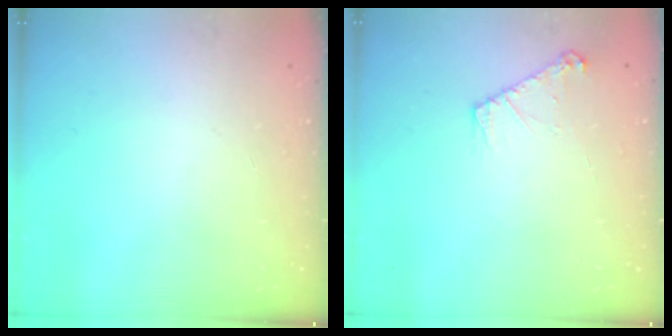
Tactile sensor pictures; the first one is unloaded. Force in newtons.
{"total": 6.0, "press": 6.0, "slide": 0.7}